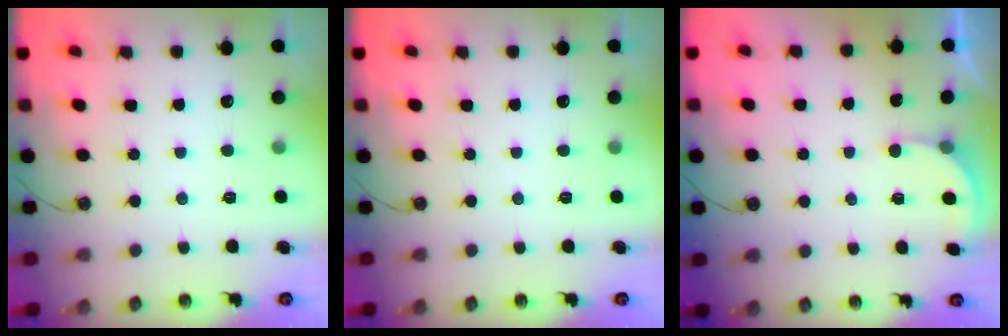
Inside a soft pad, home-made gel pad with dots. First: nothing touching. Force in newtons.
{"total": 0.0}
{"total": 2.6, "press": 2.6, "slide": 0.0}